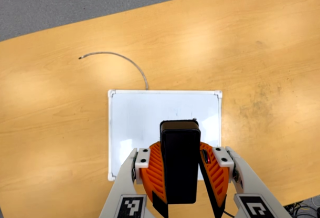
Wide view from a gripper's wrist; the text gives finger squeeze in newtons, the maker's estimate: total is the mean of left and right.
{"total": 8.1, "left": 8.0, "right": 8.3}